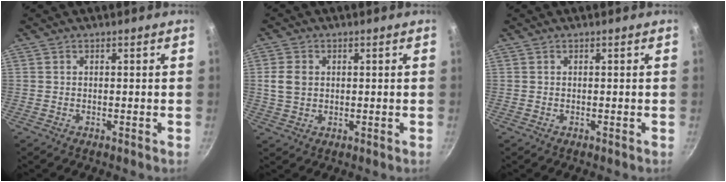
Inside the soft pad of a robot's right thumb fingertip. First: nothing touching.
{"total": 4.9, "force": [0.7, 3.8, 2.9], "torque": [-0.049, 0.002, 0.015]}
{"total": 0.0}